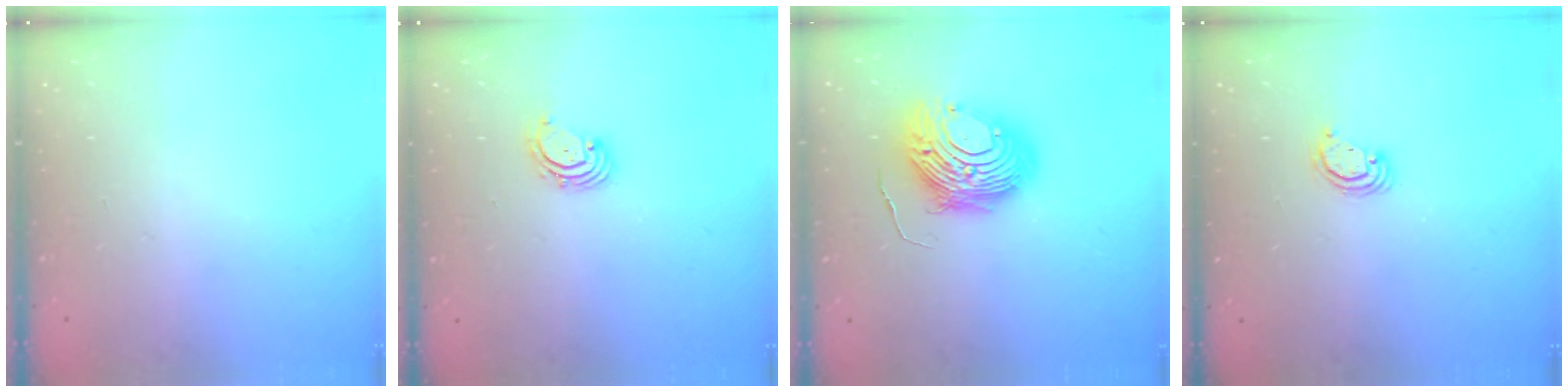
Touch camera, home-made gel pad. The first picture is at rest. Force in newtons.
{"total": 1.8, "press": 1.7, "slide": 0.7}
{"total": 12.9, "press": 12.9, "slide": 0.6}
{"total": 2.5, "press": 2.5, "slide": 0.2}